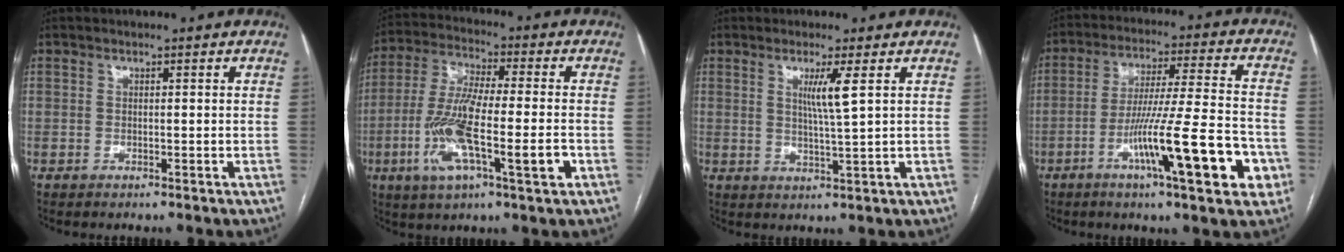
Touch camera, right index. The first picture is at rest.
{"total": 14.4, "force": [-3.9, 2.3, 13.7], "torque": [-0.267, -0.004, -0.071]}
{"total": 4.2, "force": [1.5, -0.8, 3.9], "torque": [-0.074, -0.008, 0.028]}
{"total": 16.6, "force": [-6.2, 0.8, 15.3], "torque": [-0.242, -0.005, -0.098]}